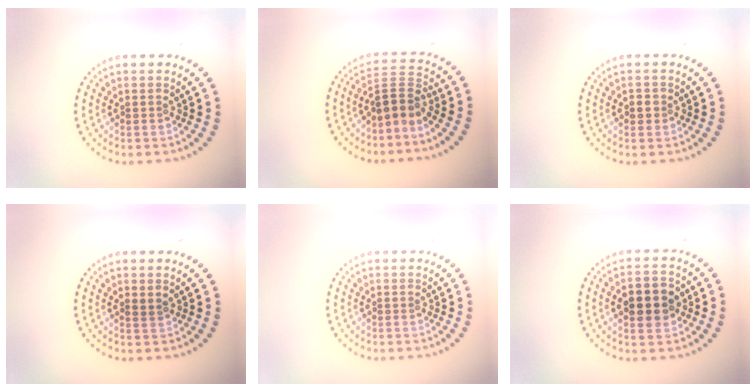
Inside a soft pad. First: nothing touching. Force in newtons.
{"total": 2.8, "press": 2.0, "slide": 1.9}
{"total": 1.0, "press": 1.0, "slide": 0.3}
{"total": 0.8, "press": 0.7, "slide": 0.4}
{"total": 0.0}
{"total": 4.4, "press": 4.4, "slide": 0.2}